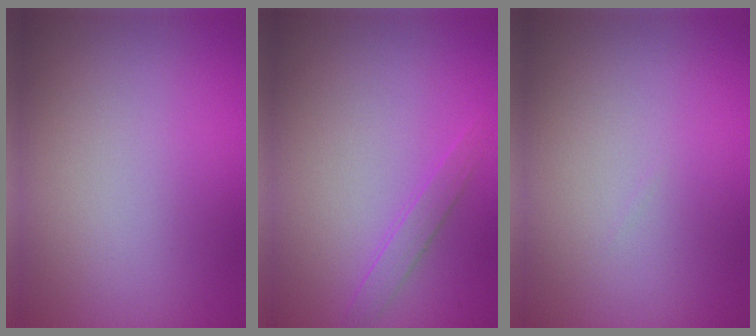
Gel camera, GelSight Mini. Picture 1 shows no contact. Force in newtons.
{"total": 1.4, "press": 1.4, "slide": 0.1}
{"total": 0.0}